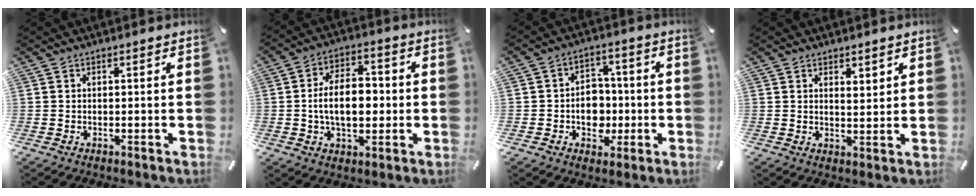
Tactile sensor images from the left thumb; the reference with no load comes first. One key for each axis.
{"total": 11.9, "fx": -0.8, "fy": 7.7, "fz": 9.1, "tx": -0.155, "ty": 0.010, "tz": -0.017}
{"total": 8.2, "fx": -1.8, "fy": 7.2, "fz": 3.5, "tx": -0.044, "ty": 0.018, "tz": -0.028}
{"total": 2.9, "fx": 2.2, "fy": 1.5, "fz": 1.1, "tx": -0.008, "ty": -0.011, "tz": 0.038}